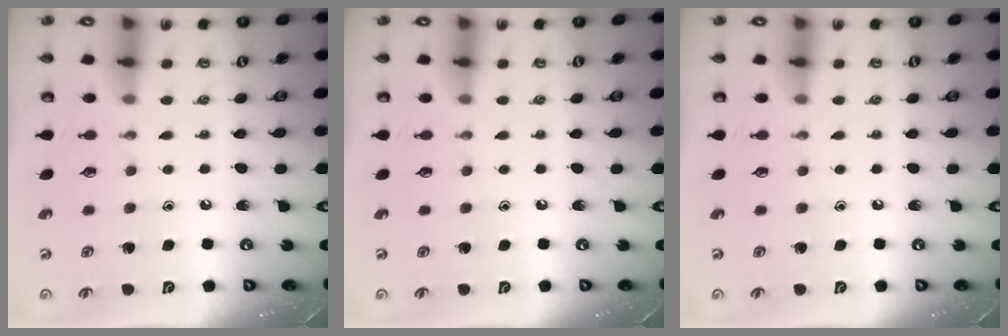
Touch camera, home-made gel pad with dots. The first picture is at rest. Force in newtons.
{"total": 0.0}
{"total": 0.0}